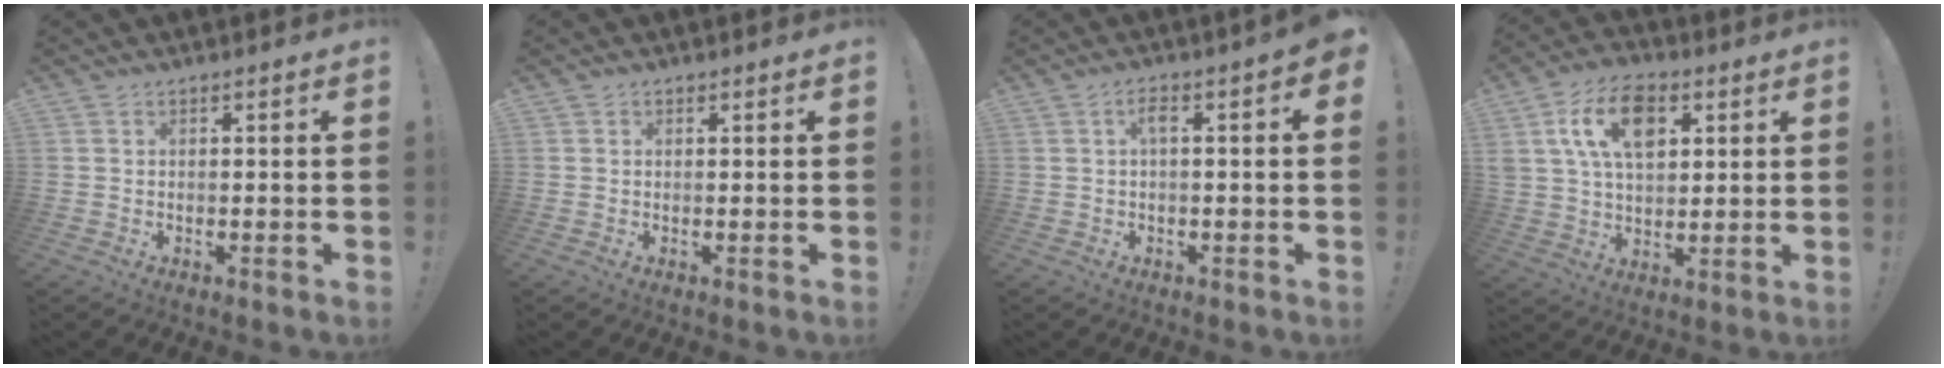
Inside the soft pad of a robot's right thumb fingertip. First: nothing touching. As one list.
[{"total": 0.6, "force": [0.4, 0.5, 0.0], "torque": [0.006, -0.002, 0.007]}, {"total": 3.6, "force": [0.0, 0.6, 3.6], "torque": [-0.073, 0.010, -0.002]}, {"total": 15.4, "force": [5.7, 10.2, 10.0], "torque": [-0.156, -0.001, 0.107]}]